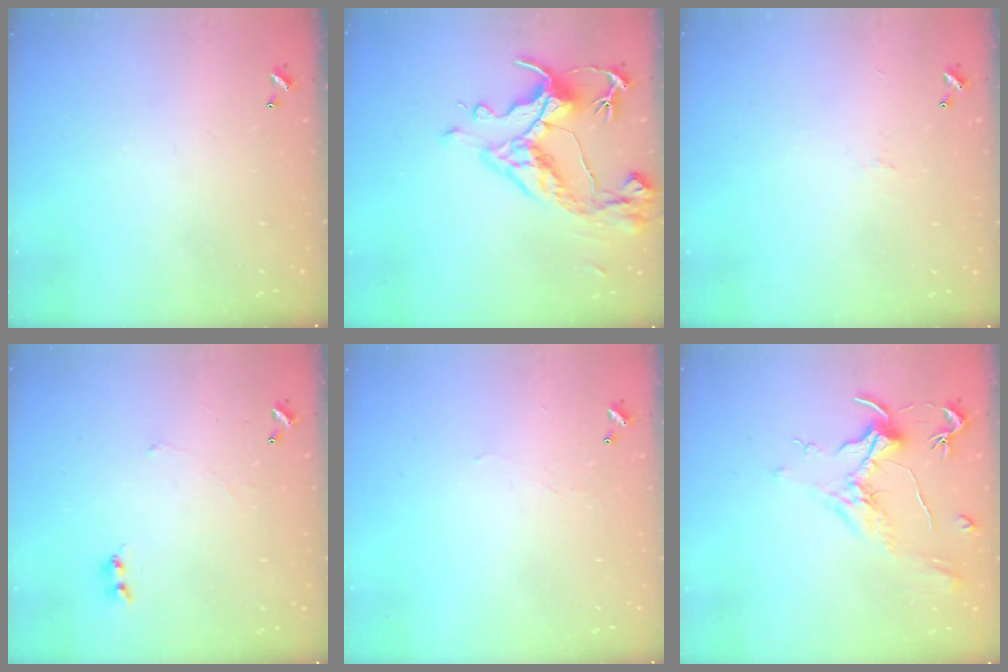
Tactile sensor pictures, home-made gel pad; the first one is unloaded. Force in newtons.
{"total": 9.1, "press": 9.0, "slide": 1.6}
{"total": 0.0}
{"total": 1.6, "press": 1.5, "slide": 0.5}
{"total": 0.9, "press": 0.7, "slide": 0.4}
{"total": 1.8, "press": 1.6, "slide": 0.9}